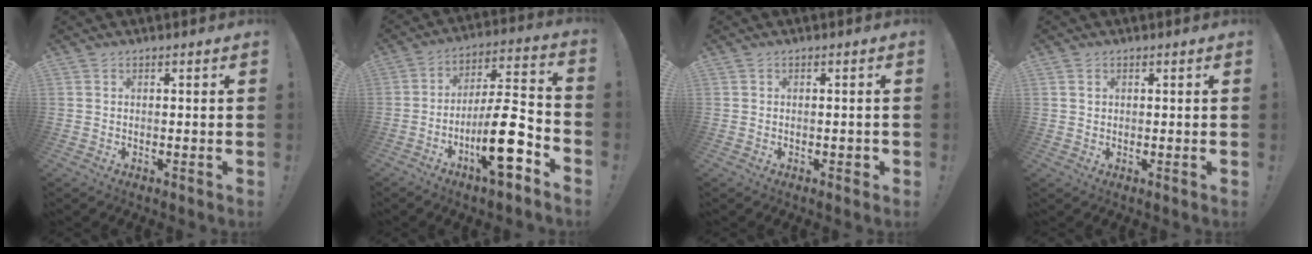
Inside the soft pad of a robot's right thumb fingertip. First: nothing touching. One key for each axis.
{"total": 17.9, "fx": -7.2, "fy": 5.1, "fz": 15.6, "tx": -0.258, "ty": 0.044, "tz": -0.111}
{"total": 1.2, "fx": -0.5, "fy": 0.7, "fz": 0.8, "tx": -0.018, "ty": 0.005, "tz": -0.007}
{"total": 1.2, "fx": 0.5, "fy": 1.0, "fz": 0.4, "tx": -0.004, "ty": 0.001, "tz": 0.009}